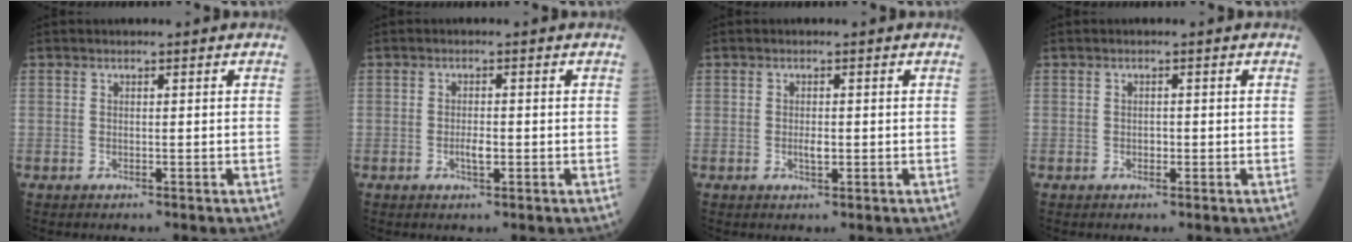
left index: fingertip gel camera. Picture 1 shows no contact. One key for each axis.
{"total": 1.8, "fx": -0.5, "fy": 0.6, "fz": 1.6, "tx": -0.033, "ty": 0.000, "tz": -0.007}
{"total": 1.4, "fx": -0.2, "fy": 0.6, "fz": 1.3, "tx": -0.027, "ty": -0.001, "tz": -0.001}
{"total": 0.7, "fx": -0.2, "fy": 0.5, "fz": 0.5, "tx": -0.009, "ty": 0.001, "tz": -0.004}